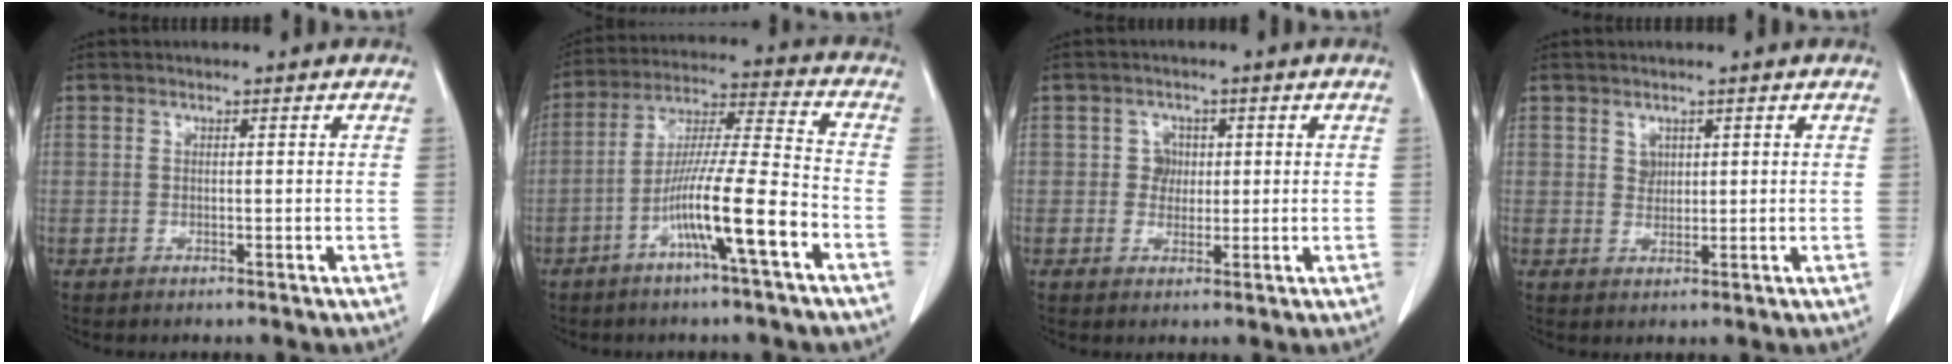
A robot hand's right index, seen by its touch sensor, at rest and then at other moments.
{"total": 12.5, "force": [-5.8, -0.3, 11.1], "torque": [-0.203, 0.004, -0.106]}
{"total": 2.5, "force": [0.3, 2.4, 0.7], "torque": [-0.005, 0.004, 0.002]}
{"total": 1.6, "force": [0.8, 1.2, 0.6], "torque": [-0.005, -0.005, 0.015]}